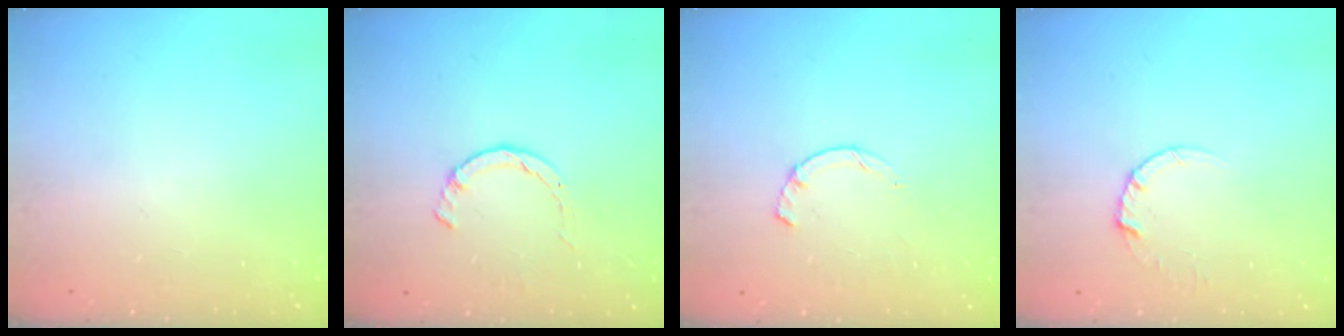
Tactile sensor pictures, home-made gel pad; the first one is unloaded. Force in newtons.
{"total": 1.4, "press": 1.4, "slide": 0.3}
{"total": 1.9, "press": 1.9, "slide": 0.3}
{"total": 2.7, "press": 2.7, "slide": 0.2}